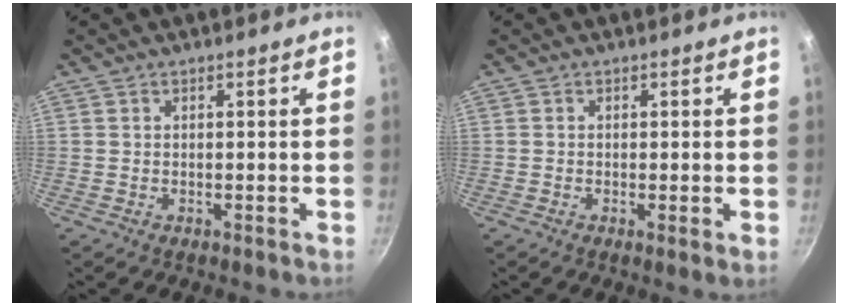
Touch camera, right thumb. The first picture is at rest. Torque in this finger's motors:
{"motor_torque": [-0.30, 0.35, -0.30, 0.20, -0.01]}